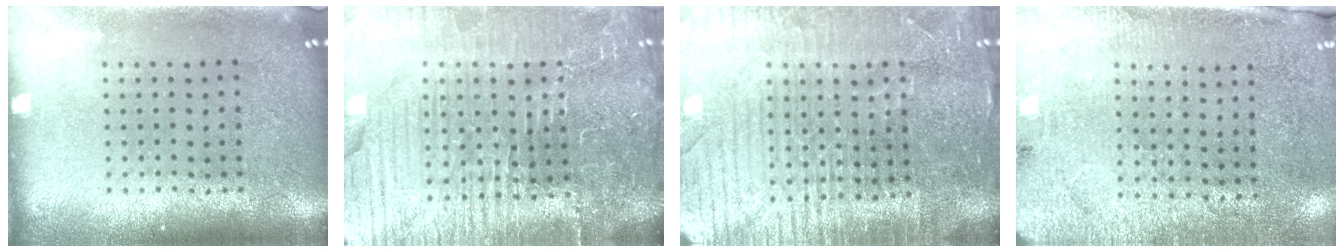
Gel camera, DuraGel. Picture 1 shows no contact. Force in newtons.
{"total": 6.4, "press": 5.8, "slide": 2.6}
{"total": 4.7, "press": 4.4, "slide": 1.7}
{"total": 2.7, "press": 2.3, "slide": 1.4}